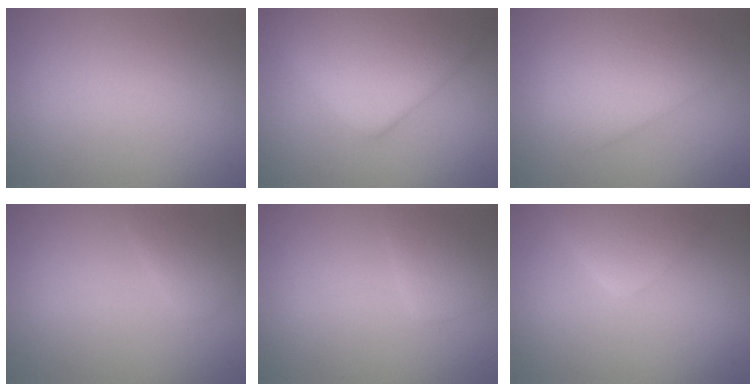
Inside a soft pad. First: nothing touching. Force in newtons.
{"total": 7.4, "press": 7.4, "slide": 0.2}
{"total": 4.6, "press": 4.6, "slide": 0.1}
{"total": 1.7, "press": 1.7, "slide": 0.0}
{"total": 1.9, "press": 1.9, "slide": 0.0}
{"total": 3.8, "press": 3.8, "slide": 0.2}